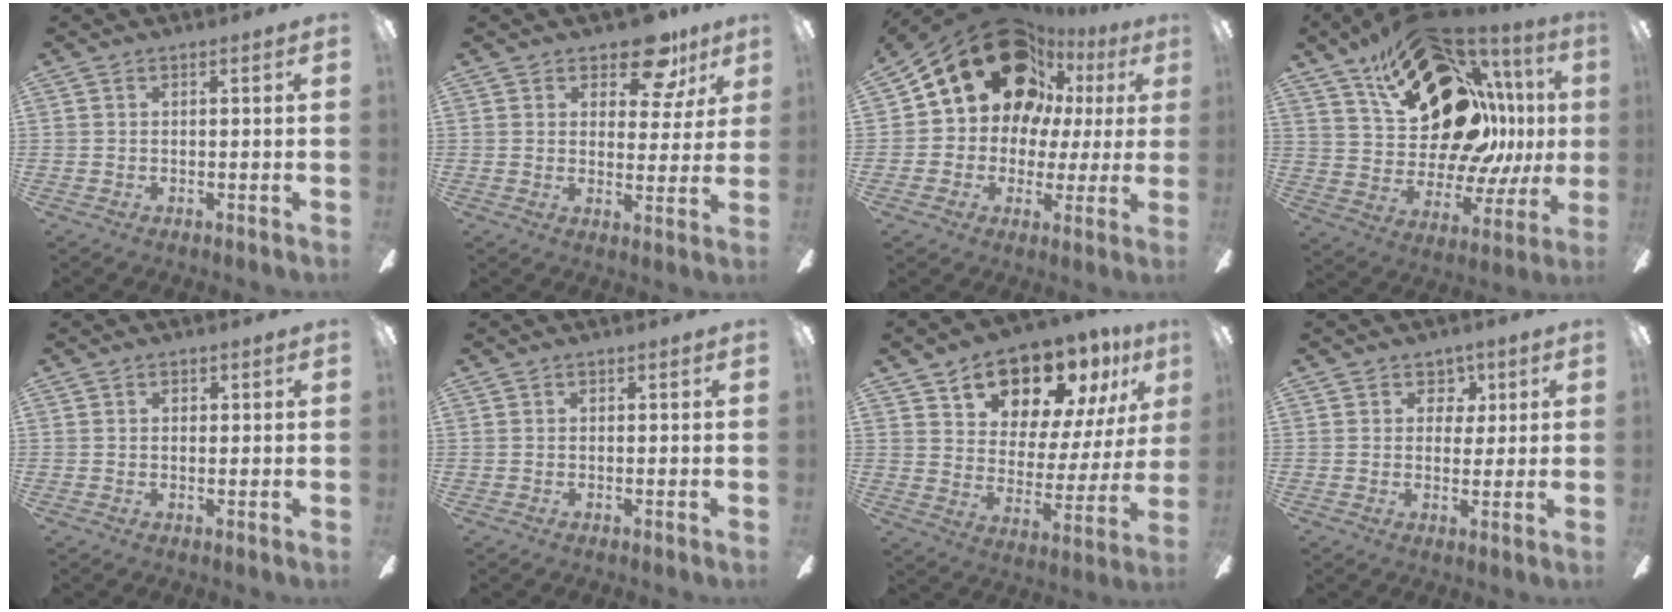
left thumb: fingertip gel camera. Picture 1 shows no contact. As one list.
[{"total": 12.1, "force": [8.3, 5.8, 6.7], "torque": [-0.080, -0.041, 0.142]}, {"total": 21.5, "force": [10.9, 14.8, 11.1], "torque": [-0.194, -0.051, 0.205]}, {"total": 30.2, "force": [13.3, 17.2, 21.0], "torque": [-0.329, -0.079, 0.258]}, {"total": 1.0, "force": [0.3, 0.7, 0.6], "torque": [-0.005, 0.002, 0.003]}, {"total": 0.0}, {"total": 16.9, "force": [13.0, 8.5, 6.7], "torque": [-0.107, -0.089, 0.229]}, {"total": 4.5, "force": [2.0, 3.7, 1.5], "torque": [-0.009, -0.004, 0.030]}]